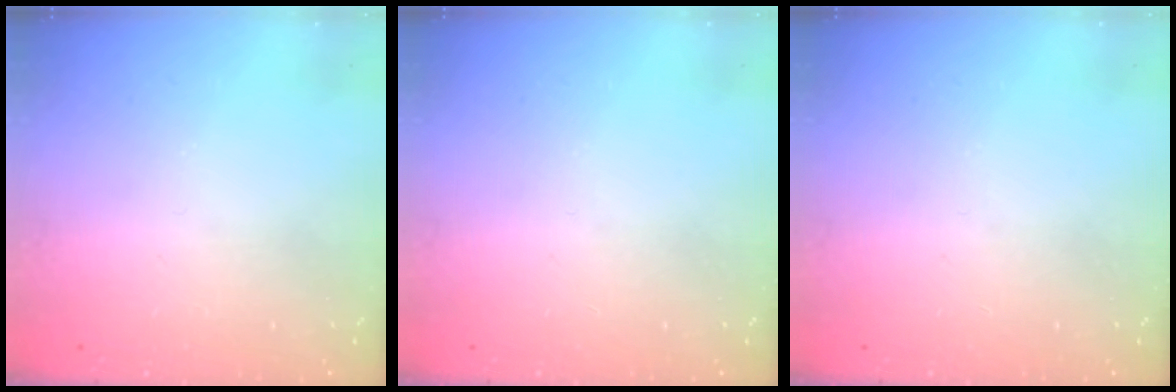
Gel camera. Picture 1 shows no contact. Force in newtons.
{"total": 0.0}
{"total": 0.0}